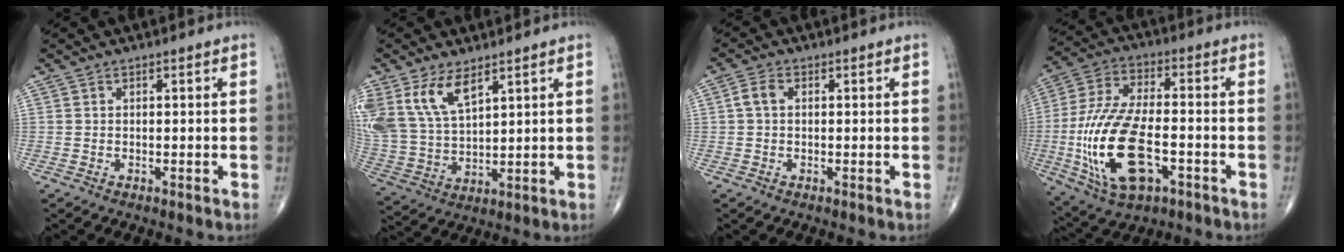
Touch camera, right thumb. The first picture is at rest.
{"total": 12.7, "force": [7.2, 6.2, 8.4], "torque": [-0.167, -0.022, 0.157]}
{"total": 2.6, "force": [0.3, 1.7, 1.9], "torque": [-0.040, 0.007, 0.003]}
{"total": 20.0, "force": [-5.1, 9.4, 16.9], "torque": [-0.353, 0.017, -0.083]}